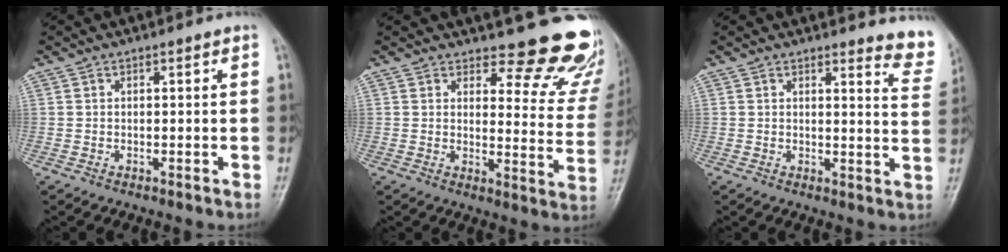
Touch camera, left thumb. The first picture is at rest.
{"total": 15.5, "force": [13.8, 5.1, 4.9], "torque": [0.001, -0.132, 0.140]}
{"total": 7.4, "force": [7.2, 1.3, 1.2], "torque": [0.017, -0.073, 0.055]}